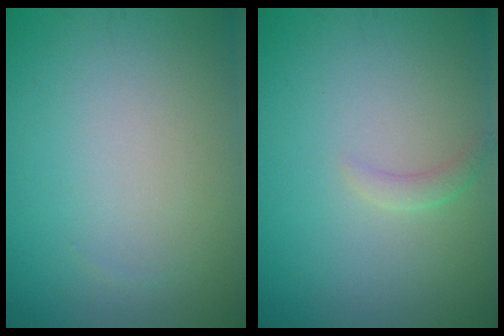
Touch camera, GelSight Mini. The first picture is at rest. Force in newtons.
{"total": 1.0, "press": 1.0, "slide": 0.1}